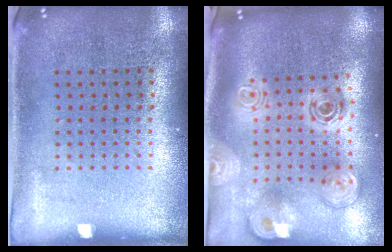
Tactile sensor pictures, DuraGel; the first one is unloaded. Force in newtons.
{"total": 2.8, "press": 1.9, "slide": 2.0}